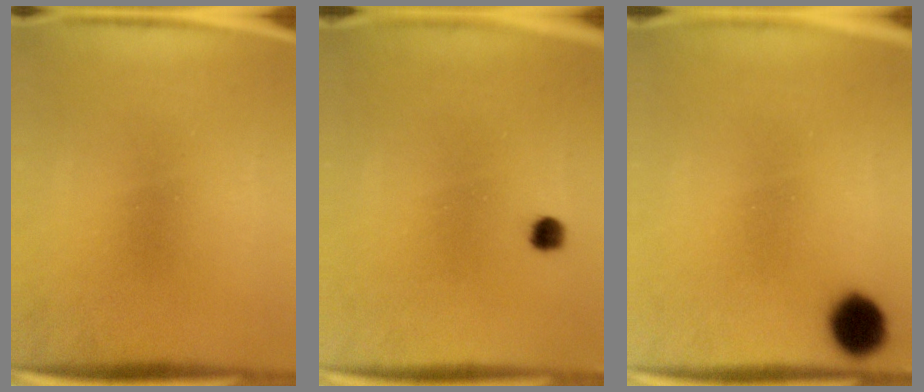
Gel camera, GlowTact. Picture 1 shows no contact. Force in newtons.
{"total": 1.8}
{"total": 8.1}